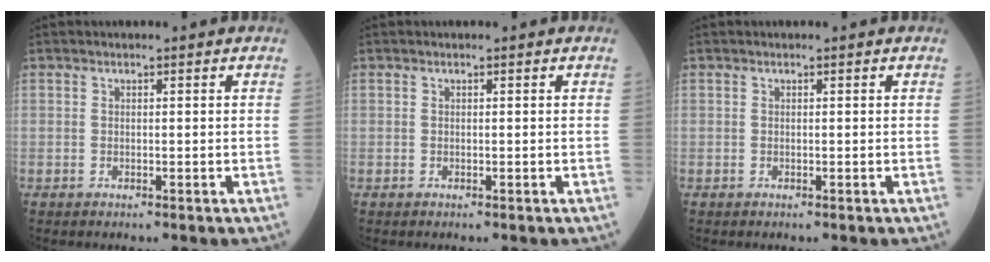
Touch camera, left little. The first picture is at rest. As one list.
[{"total": 0.0}, {"total": 0.0}]